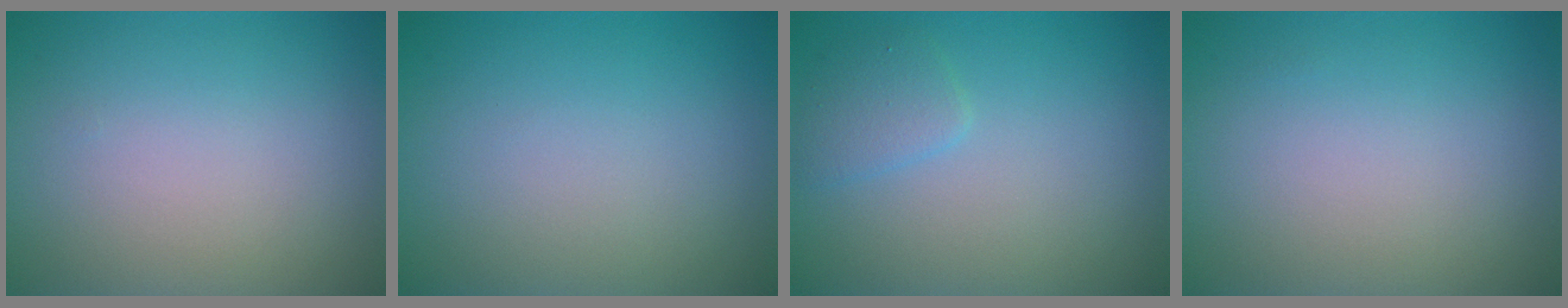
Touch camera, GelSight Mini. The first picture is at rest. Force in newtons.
{"total": 0.0}
{"total": 1.7, "press": 1.7, "slide": 0.0}
{"total": 0.0}